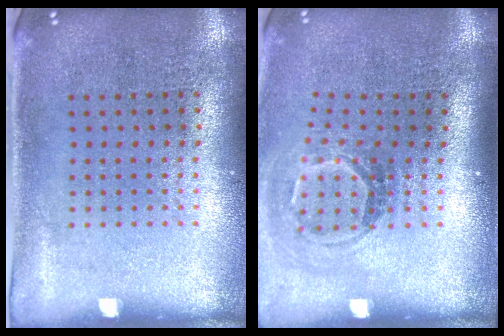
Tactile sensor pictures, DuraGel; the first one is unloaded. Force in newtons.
{"total": 1.8, "press": 1.2, "slide": 1.3}